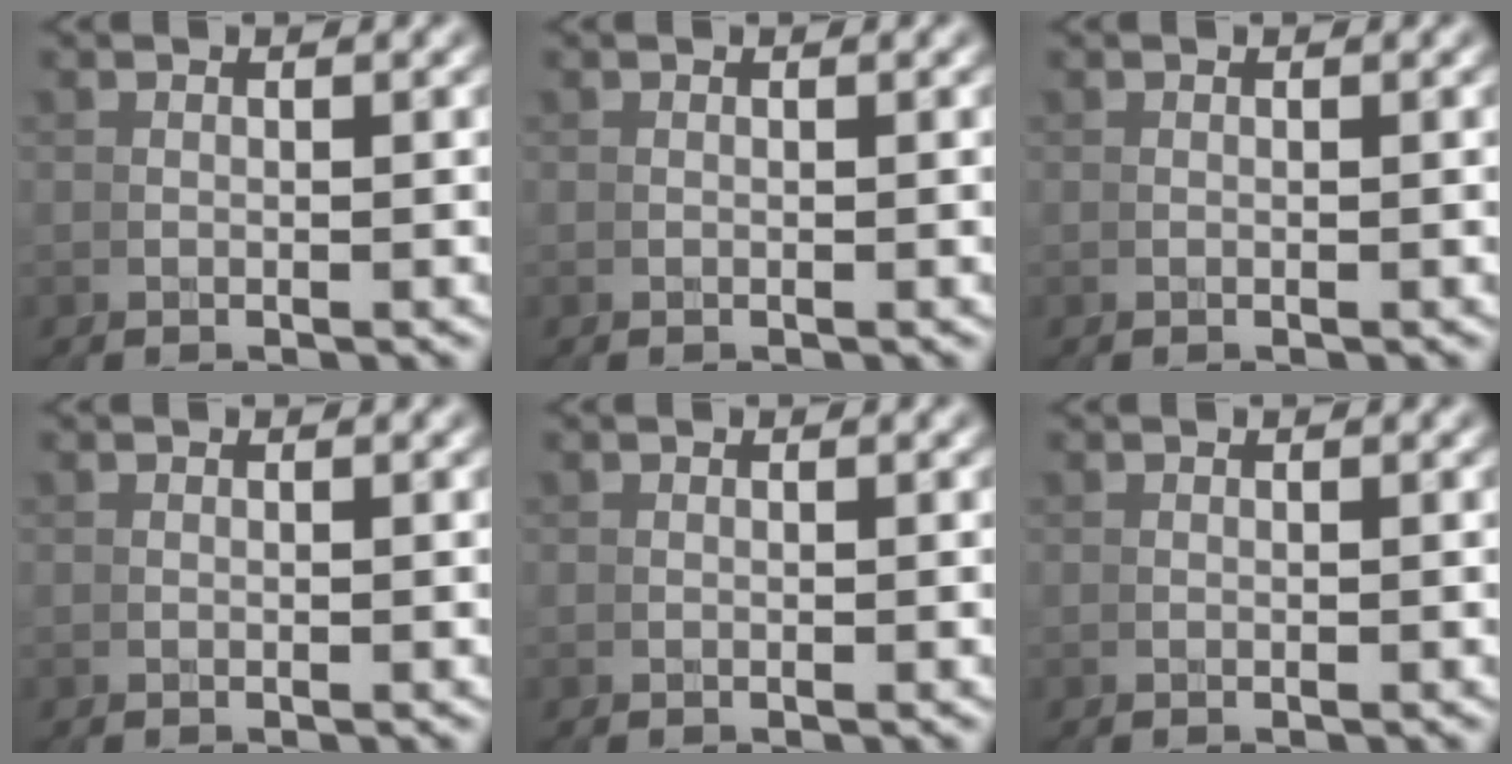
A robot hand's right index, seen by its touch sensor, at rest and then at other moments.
{"total": 0.0}
{"total": 0.0}
{"total": 0.0}
{"total": 0.0}
{"total": 0.0}